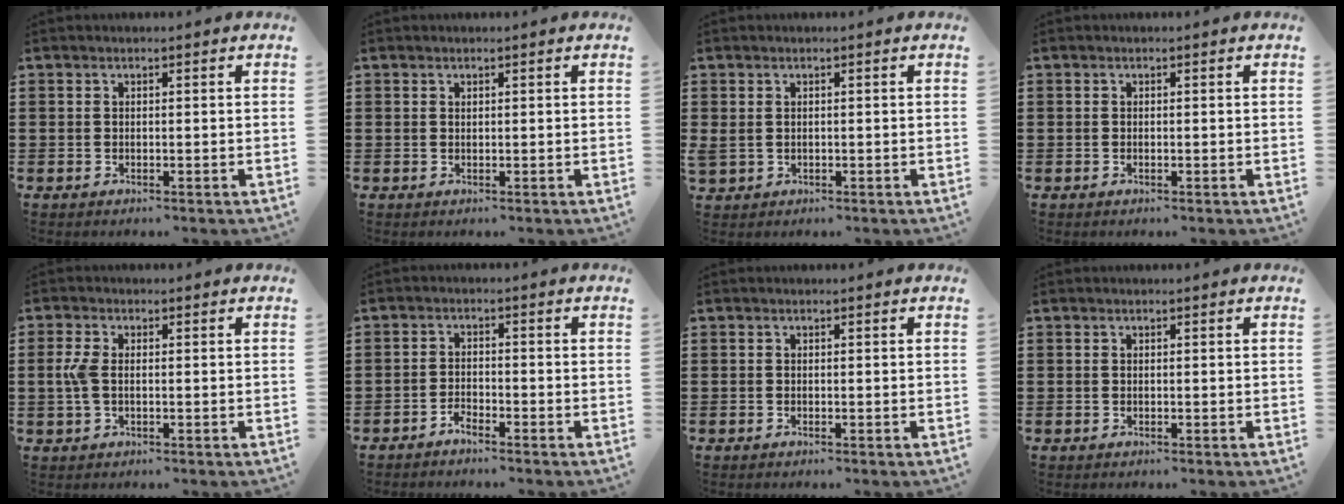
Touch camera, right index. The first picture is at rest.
{"total": 0.0}
{"total": 0.9, "force": [0.2, 0.8, 0.4], "torque": [-0.011, 0.007, 0.003]}
{"total": 0.0}
{"total": 3.6, "force": [-0.1, 1.8, 3.1], "torque": [-0.092, -0.004, -0.012]}
{"total": 1.9, "force": [-1.9, 0.2, 0.3], "torque": [-0.013, 0.003, -0.038]}
{"total": 0.0}
{"total": 0.0}